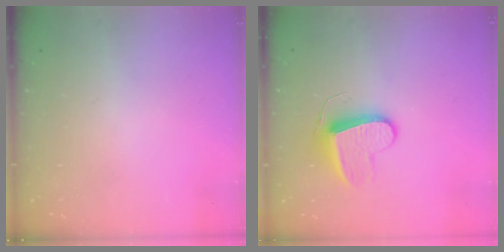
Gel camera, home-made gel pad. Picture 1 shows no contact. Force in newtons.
{"total": 10.9, "press": 10.9, "slide": 0.7}